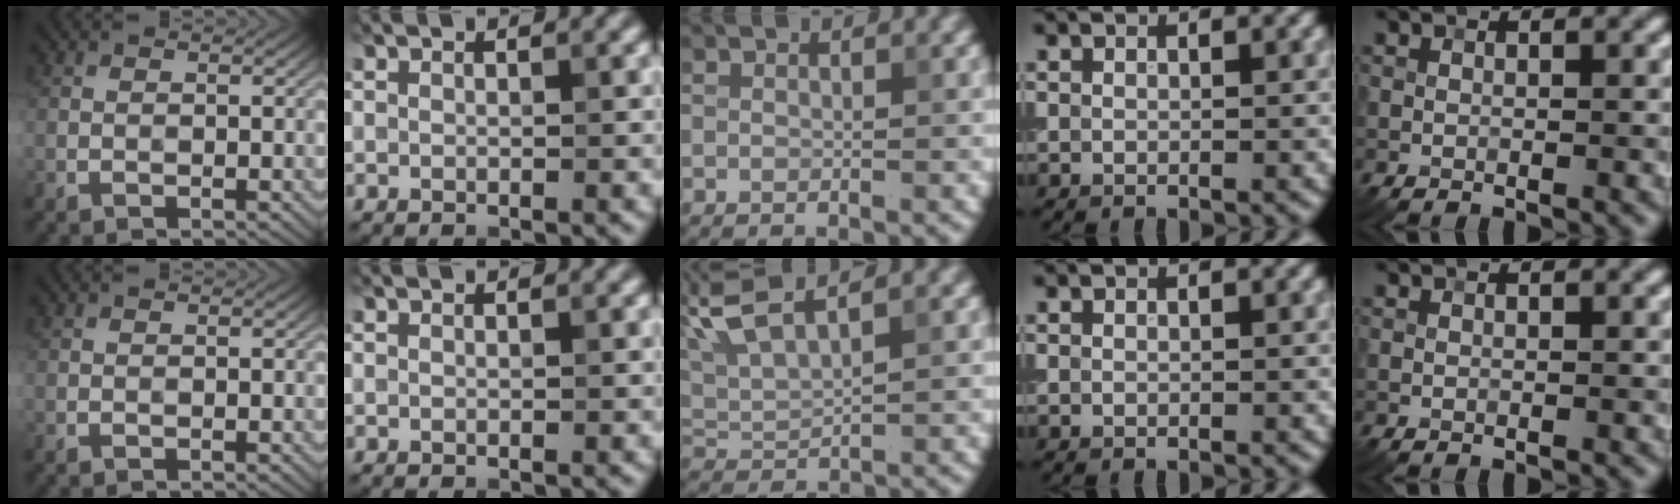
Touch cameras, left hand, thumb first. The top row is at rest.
{"middle": {"total": 4.4, "force": [3.2, 0.9, 2.8], "torque": [-0.069, 0.019, 0.066]}}